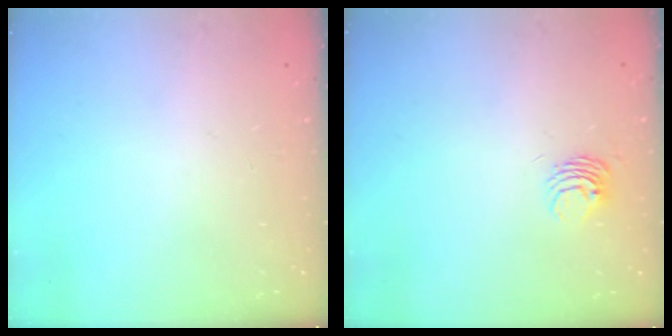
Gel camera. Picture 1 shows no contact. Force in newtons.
{"total": 4.0, "press": 4.0, "slide": 0.2}